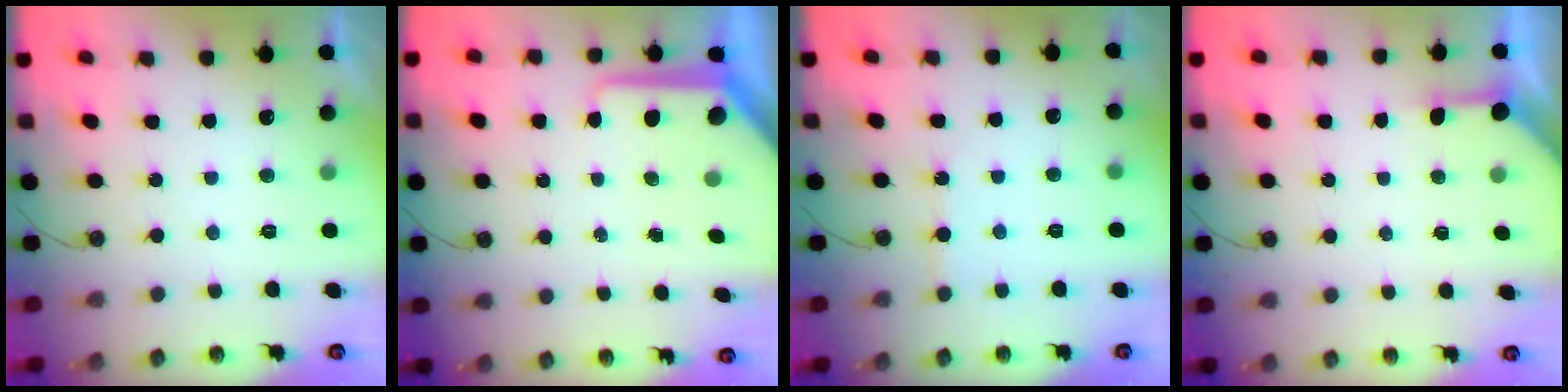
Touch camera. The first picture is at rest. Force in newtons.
{"total": 10.9, "press": 10.9, "slide": 1.3}
{"total": 4.2, "press": 4.2, "slide": 0.6}
{"total": 3.0, "press": 3.0, "slide": 0.4}